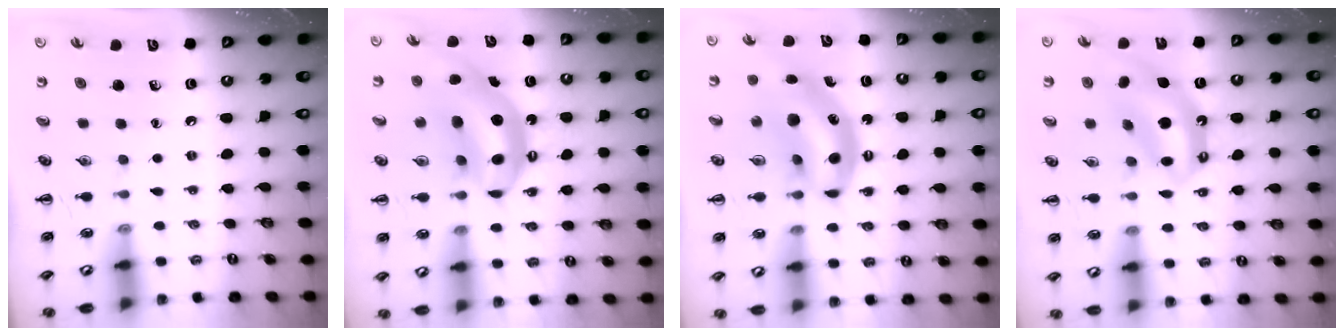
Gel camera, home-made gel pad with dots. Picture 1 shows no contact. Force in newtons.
{"total": 12.6, "press": 12.2, "slide": 3.3}
{"total": 12.4, "press": 12.0, "slide": 3.2}
{"total": 11.3, "press": 10.9, "slide": 3.0}